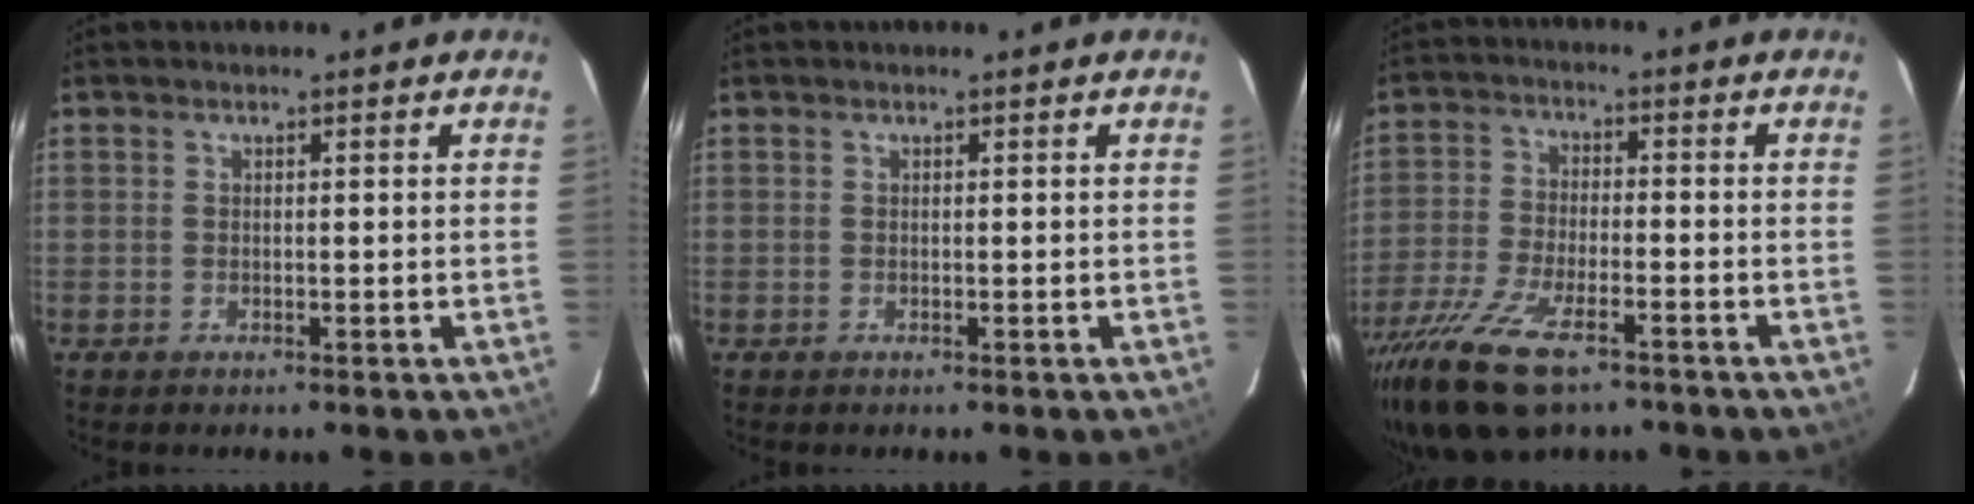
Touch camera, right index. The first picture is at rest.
{"total": 0.0}
{"total": 16.2, "force": [-10.9, 5.9, 10.5], "torque": [-0.237, -0.046, -0.203]}